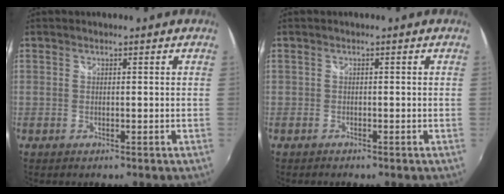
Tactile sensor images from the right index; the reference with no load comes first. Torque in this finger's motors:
{"motor_torque": [0.04, -0.04, 0.06, 0.00]}